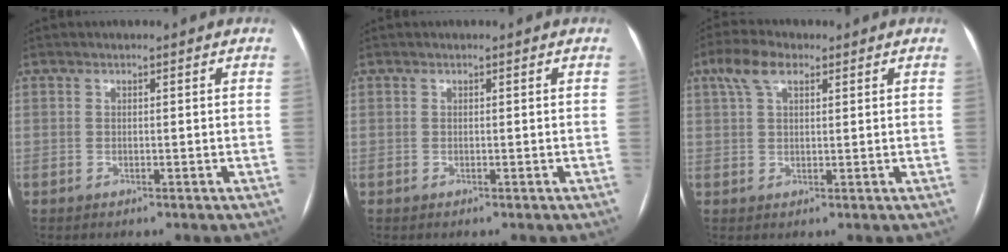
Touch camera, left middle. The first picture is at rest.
{"total": 0.0}
{"total": 5.0, "force": [2.8, 2.2, 3.6], "torque": [-0.081, 0.026, 0.055]}